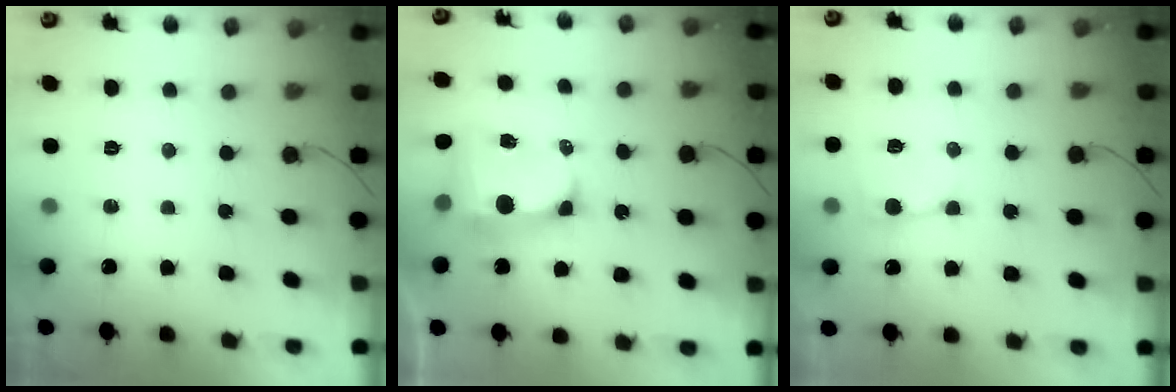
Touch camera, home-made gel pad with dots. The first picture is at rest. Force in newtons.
{"total": 11.3, "press": 11.2, "slide": 1.3}
{"total": 5.7, "press": 5.6, "slide": 0.7}